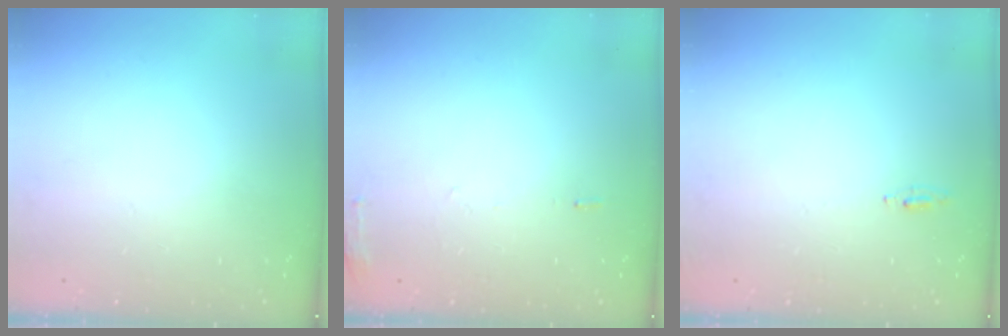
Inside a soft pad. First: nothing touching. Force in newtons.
{"total": 5.9, "press": 5.7, "slide": 1.6}
{"total": 4.6, "press": 4.4, "slide": 1.6}